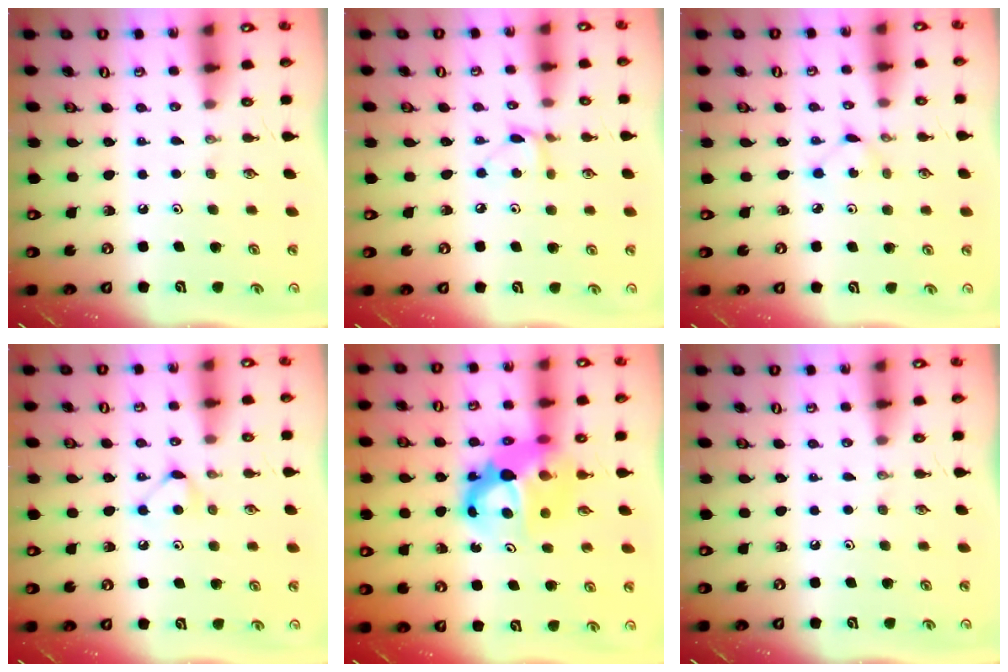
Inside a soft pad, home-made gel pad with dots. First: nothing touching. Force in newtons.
{"total": 5.2, "press": 5.2, "slide": 0.6}
{"total": 2.5, "press": 2.4, "slide": 0.3}
{"total": 4.7, "press": 4.7, "slide": 0.7}
{"total": 10.3, "press": 10.3, "slide": 0.7}
{"total": 0.0}